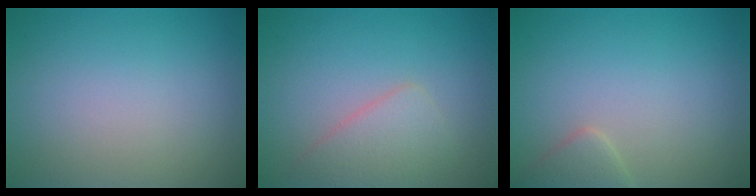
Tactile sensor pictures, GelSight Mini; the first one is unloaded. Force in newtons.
{"total": 2.8, "press": 2.8, "slide": 0.2}
{"total": 1.8, "press": 1.8, "slide": 0.1}